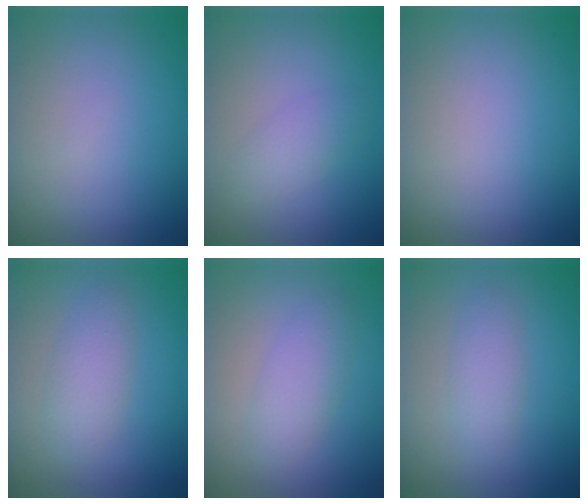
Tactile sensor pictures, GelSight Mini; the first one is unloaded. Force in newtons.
{"total": 1.8, "press": 1.8, "slide": 0.0}
{"total": 0.0}
{"total": 2.5, "press": 2.5, "slide": 0.1}
{"total": 2.5, "press": 2.5, "slide": 0.1}
{"total": 2.0, "press": 2.0, "slide": 0.1}